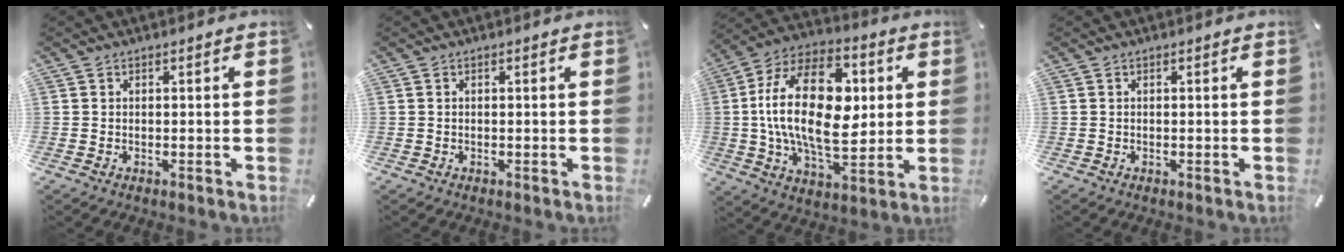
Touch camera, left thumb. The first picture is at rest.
{"total": 0.0}
{"total": 23.9, "force": [2.0, 14.1, 19.2], "torque": [-0.375, 0.004, 0.026]}
{"total": 0.0}